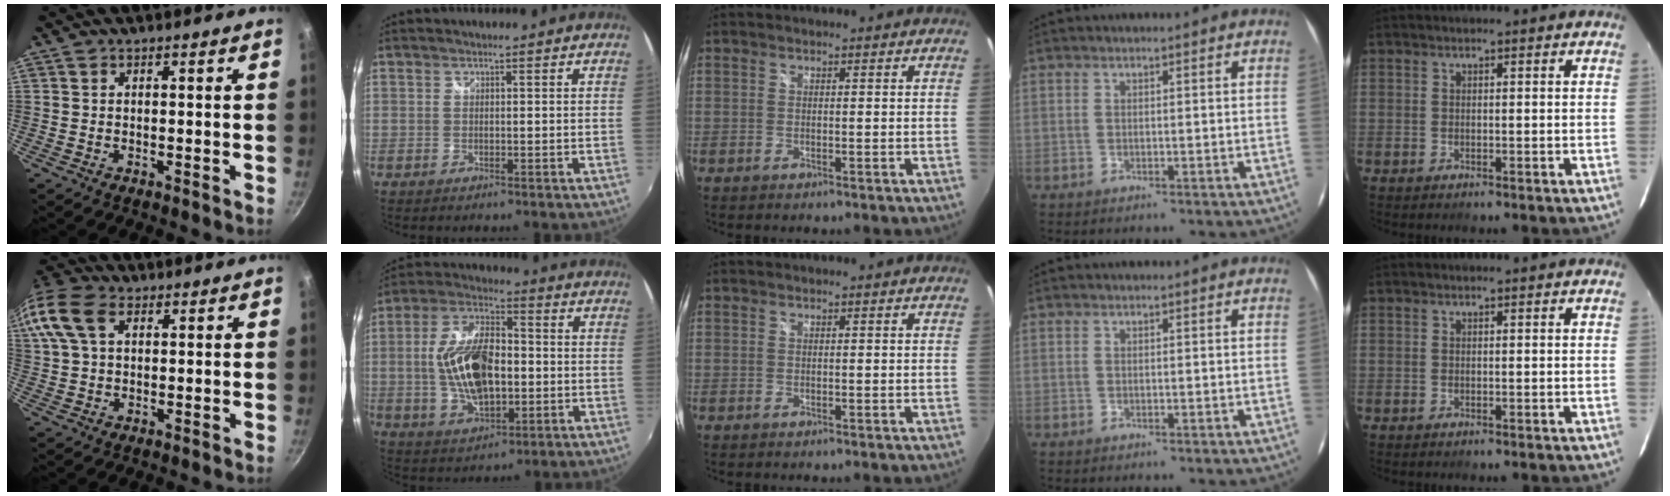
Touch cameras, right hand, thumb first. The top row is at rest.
{"thumb": {"total": 15.0, "force": [5.4, 9.8, 10.0], "torque": [-0.231, 0.037, 0.094]}, "index": {"total": 15.7, "force": [-1.2, 8.2, 13.3], "torque": [-0.262, 0.005, -0.016]}}